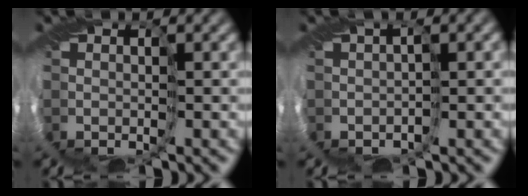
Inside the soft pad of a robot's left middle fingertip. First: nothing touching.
{"total": 1.9, "force": [-0.5, 0.8, 1.6], "torque": [-0.018, 0.014, 0.000]}